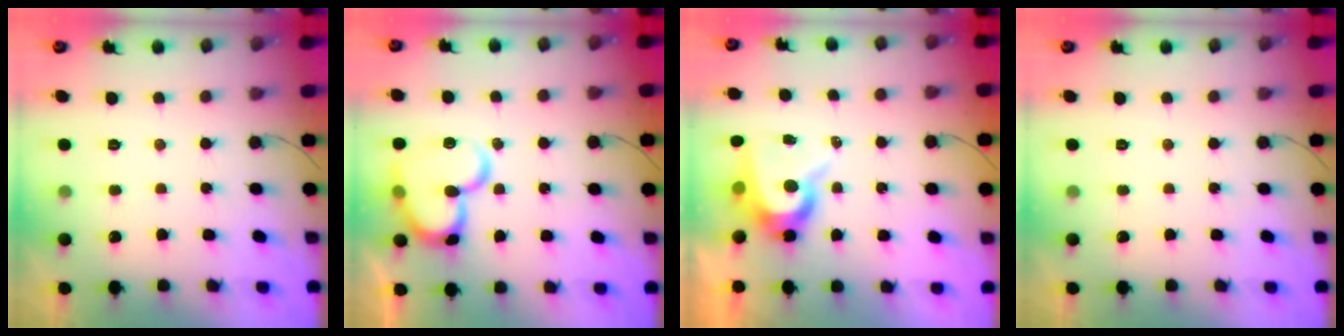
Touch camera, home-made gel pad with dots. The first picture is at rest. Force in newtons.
{"total": 17.8, "press": 17.6, "slide": 2.1}
{"total": 9.2, "press": 9.2, "slide": 0.6}
{"total": 0.0}